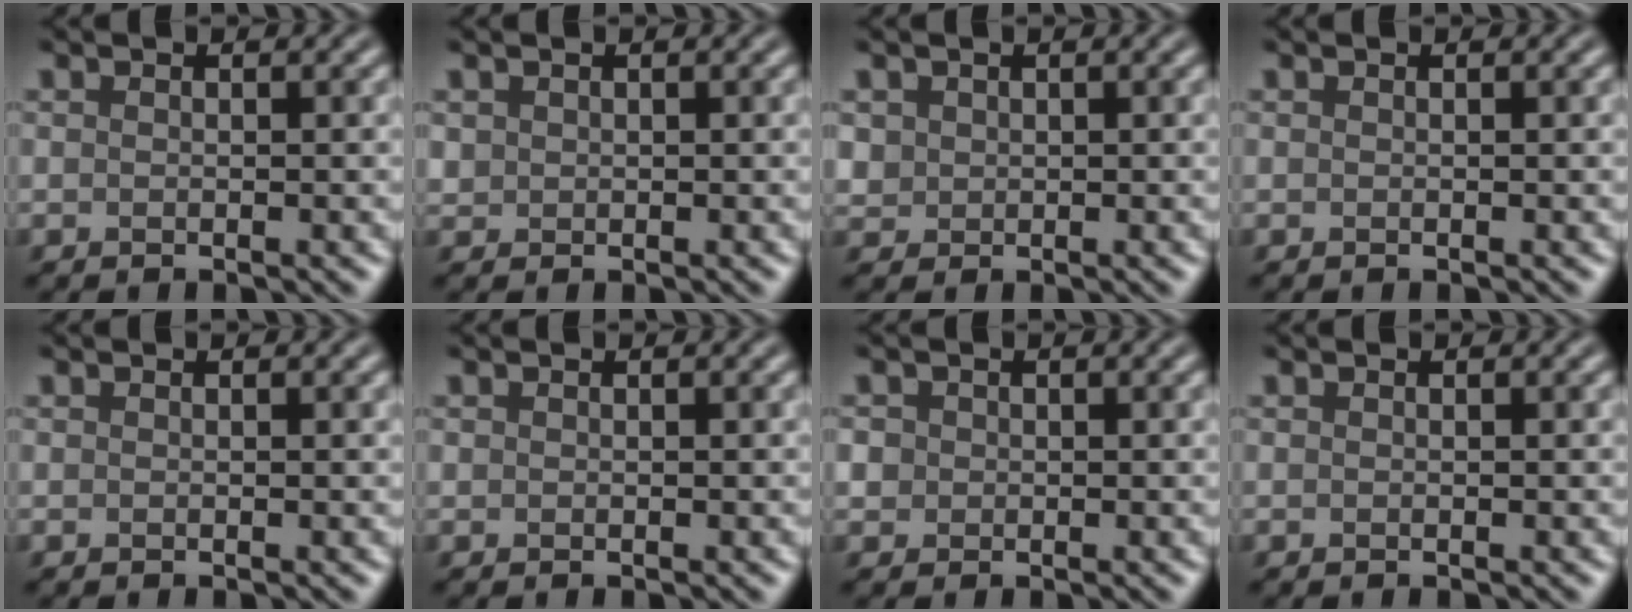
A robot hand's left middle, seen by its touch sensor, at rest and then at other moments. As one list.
[{"total": 0.8, "force": [0.4, 0.7, 0.1], "torque": [0.001, -0.002, 0.011]}, {"total": 1.2, "force": [0.4, 1.1, 0.2], "torque": [-0.001, -0.004, 0.012]}, {"total": 0.0}, {"total": 0.0}, {"total": 0.0}, {"total": 1.4, "force": [0.1, 1.4, 0.3], "torque": [0.002, 0.000, -0.001]}, {"total": 0.0}]